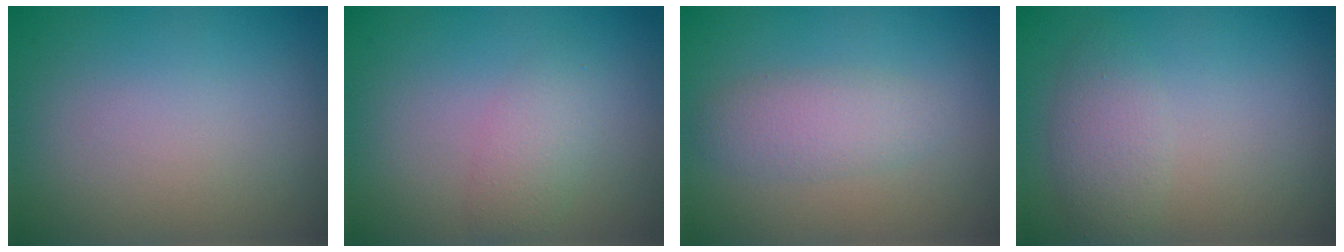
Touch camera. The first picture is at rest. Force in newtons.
{"total": 2.1, "press": 2.1, "slide": 0.0}
{"total": 2.2, "press": 2.2, "slide": 0.0}
{"total": 2.0, "press": 2.0, "slide": 0.1}